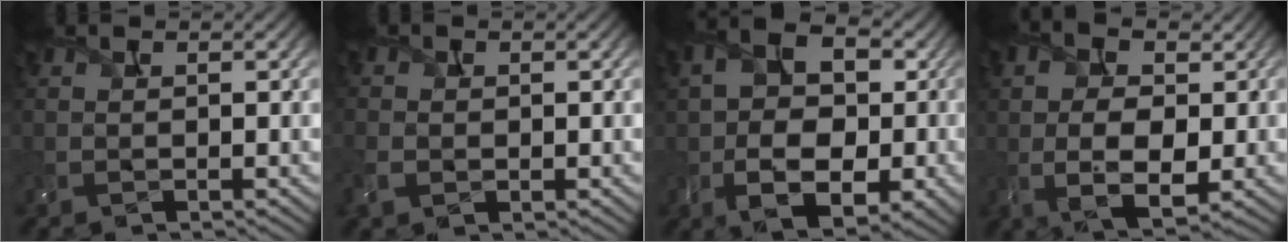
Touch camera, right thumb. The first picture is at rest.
{"total": 2.6, "force": [-0.4, 2.0, 1.5], "torque": [-0.043, -0.003, -0.014]}
{"total": 11.0, "force": [-0.8, 7.4, 8.1], "torque": [-0.162, -0.012, -0.014]}
{"total": 8.8, "force": [0.4, 4.9, 7.4], "torque": [-0.159, 0.008, 0.007]}